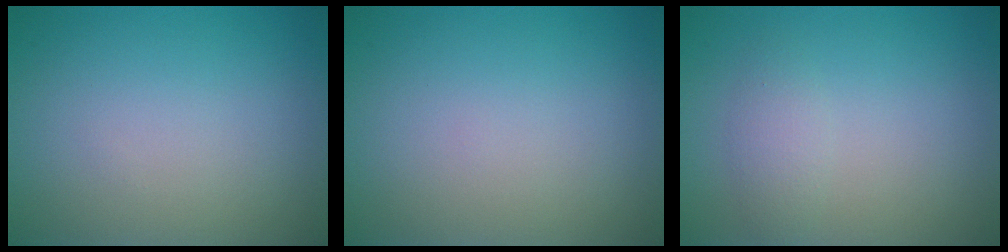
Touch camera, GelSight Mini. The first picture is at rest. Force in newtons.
{"total": 0.0}
{"total": 1.6, "press": 1.6, "slide": 0.0}